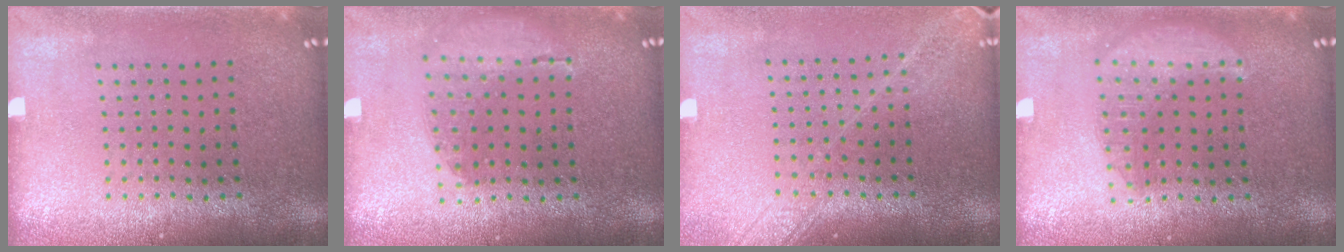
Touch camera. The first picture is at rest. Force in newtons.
{"total": 1.2, "press": 1.2, "slide": 0.3}
{"total": 1.8, "press": 1.5, "slide": 1.0}
{"total": 2.9, "press": 2.9, "slide": 0.3}